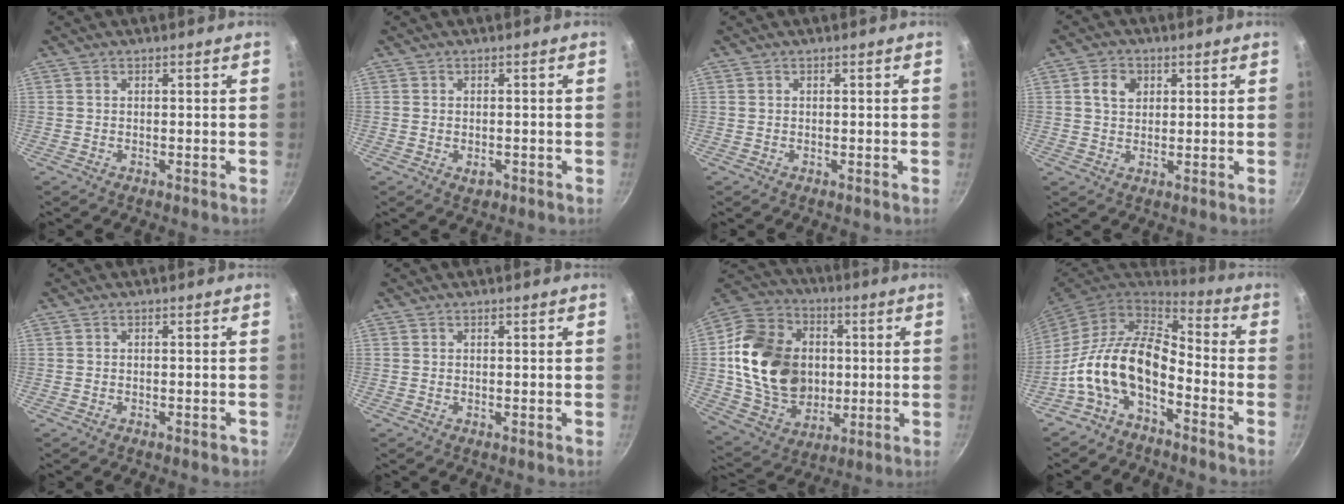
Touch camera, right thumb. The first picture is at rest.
{"total": 2.0, "force": [-0.7, 1.3, 1.2], "torque": [-0.017, 0.001, -0.010]}
{"total": 0.0}
{"total": 4.7, "force": [1.4, 3.6, 2.7], "torque": [-0.031, 0.003, 0.023]}
{"total": 1.4, "force": [-0.9, 0.7, 0.7], "torque": [-0.010, 0.015, -0.004]}
{"total": 0.0}
{"total": 22.5, "force": [1.3, 17.9, 13.6], "torque": [-0.215, 0.012, 0.030]}
{"total": 15.0, "force": [-5.1, 8.2, 11.4], "torque": [-0.204, 0.052, -0.110]}